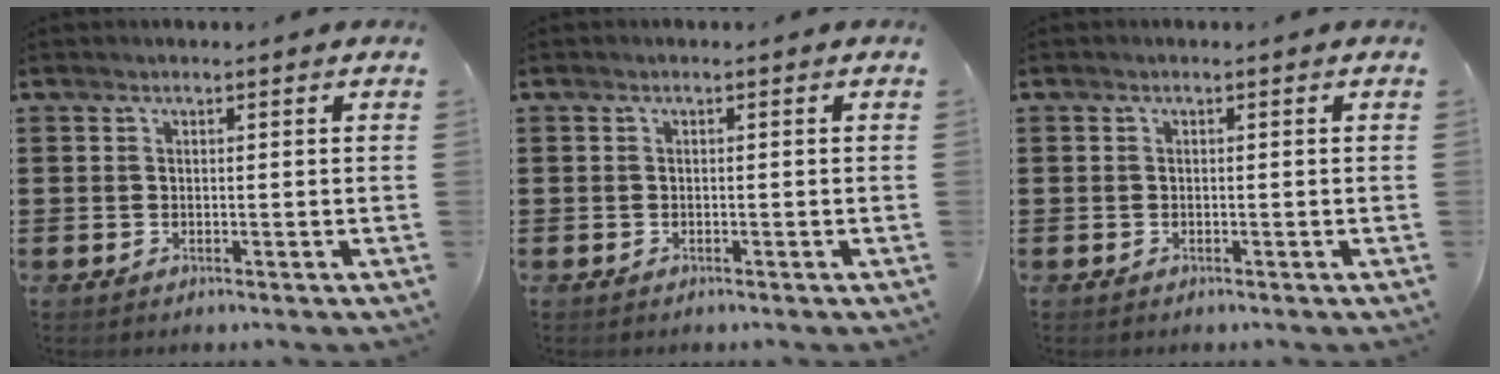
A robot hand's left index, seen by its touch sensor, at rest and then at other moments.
{"total": 0.0}
{"total": 0.0}